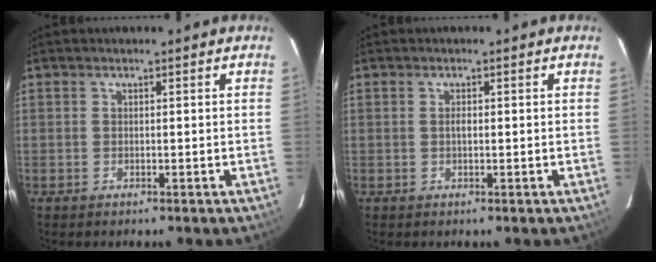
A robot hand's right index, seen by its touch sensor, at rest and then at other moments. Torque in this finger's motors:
{"motor_torque": [0.18, 0.14, 0.22, 0.03]}